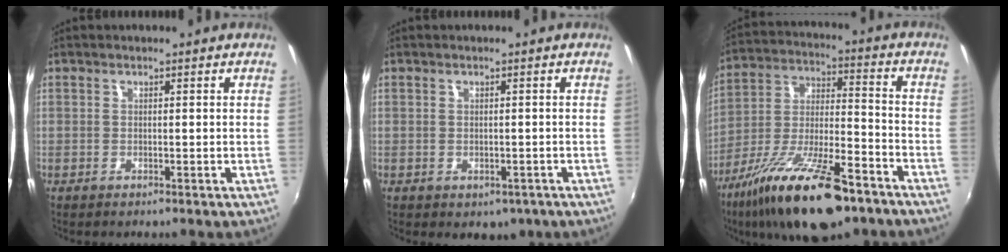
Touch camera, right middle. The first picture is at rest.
{"total": 3.1, "force": [-1.3, 2.3, 1.6], "torque": [-0.028, -0.008, -0.012]}
{"total": 21.5, "force": [-13.7, 6.7, 15.2], "torque": [-0.286, -0.033, -0.232]}